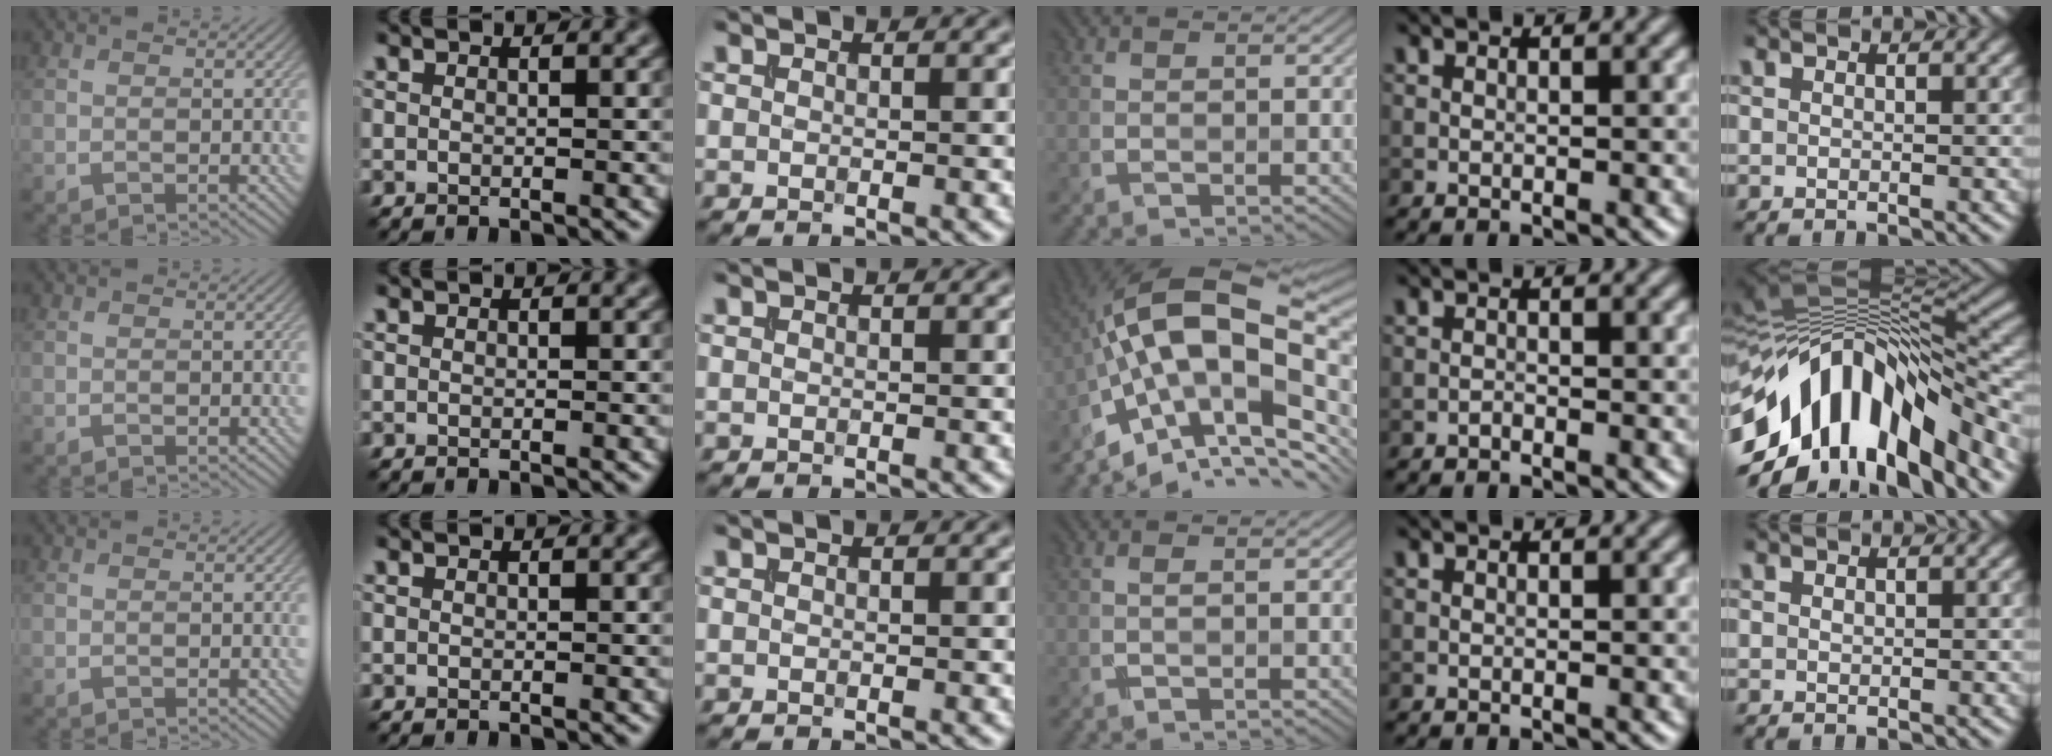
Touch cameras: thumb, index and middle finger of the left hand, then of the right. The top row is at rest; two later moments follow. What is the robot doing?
{"motion": "insert", "object": "file holder"}